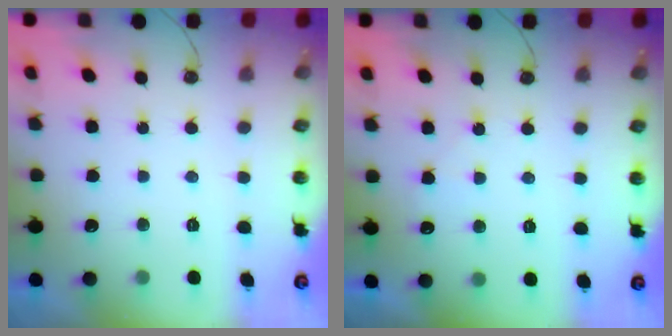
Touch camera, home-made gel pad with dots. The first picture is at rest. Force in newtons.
{"total": 3.8, "press": 3.7, "slide": 0.5}